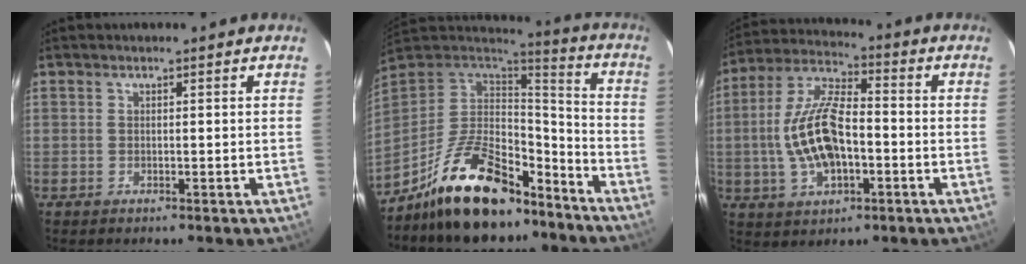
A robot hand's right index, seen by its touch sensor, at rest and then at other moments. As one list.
[{"total": 22.4, "force": [-15.6, 9.7, 12.9], "torque": [-0.249, 0.015, -0.245]}, {"total": 14.6, "force": [-2.5, 6.7, 12.7], "torque": [-0.268, 0.008, -0.043]}]